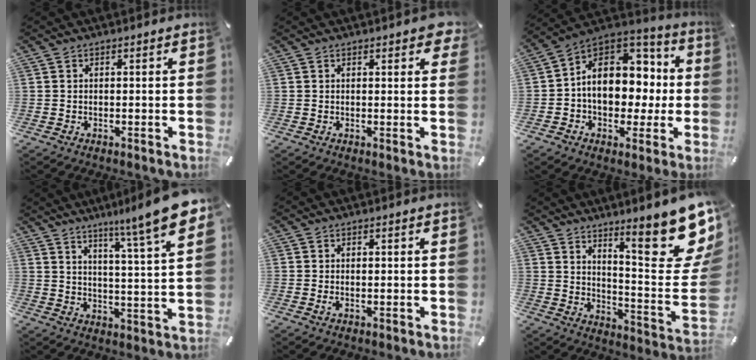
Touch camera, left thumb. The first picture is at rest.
{"total": 2.6, "force": [1.7, 1.0, 1.6], "torque": [-0.014, -0.008, 0.025]}
{"total": 14.2, "force": [-0.3, 11.6, 8.1], "torque": [-0.120, -0.005, 0.001]}
{"total": 12.9, "force": [9.3, 0.1, 8.9], "torque": [-0.147, -0.066, 0.143]}
{"total": 0.9, "force": [0.0, 0.3, 0.9], "torque": [-0.016, -0.001, 0.000]}
{"total": 22.3, "force": [14.2, 6.0, 16.1], "torque": [-0.207, -0.115, 0.229]}